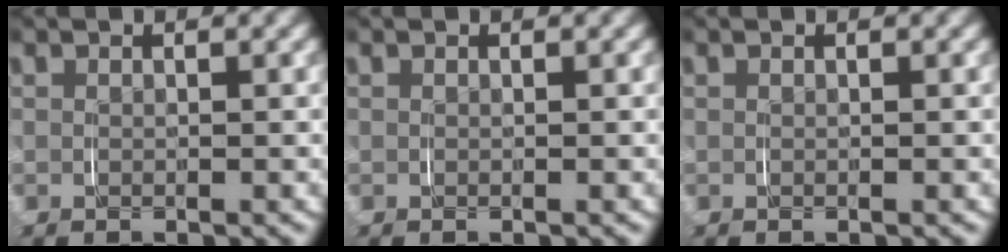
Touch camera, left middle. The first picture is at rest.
{"total": 0.0}
{"total": 0.0}